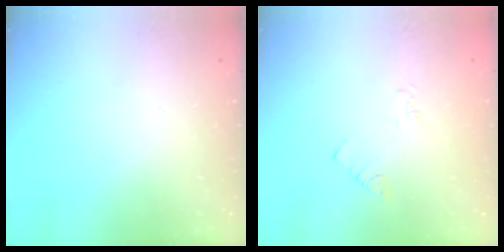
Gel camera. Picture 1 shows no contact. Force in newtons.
{"total": 3.3, "press": 3.3, "slide": 0.6}